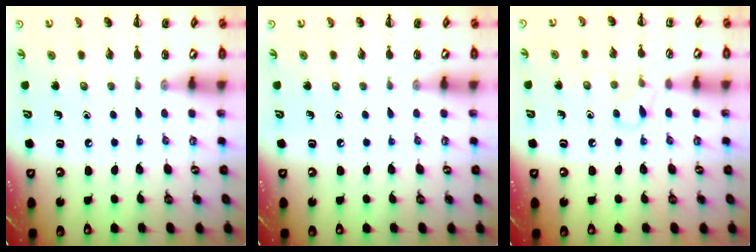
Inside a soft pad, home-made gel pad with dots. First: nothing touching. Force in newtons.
{"total": 0.0}
{"total": 6.4, "press": 6.1, "slide": 1.9}